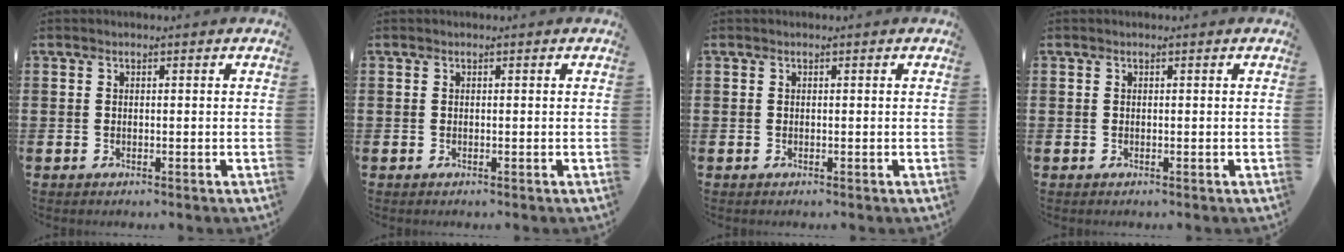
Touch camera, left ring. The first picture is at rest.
{"total": 0.0}
{"total": 0.0}
{"total": 0.0}